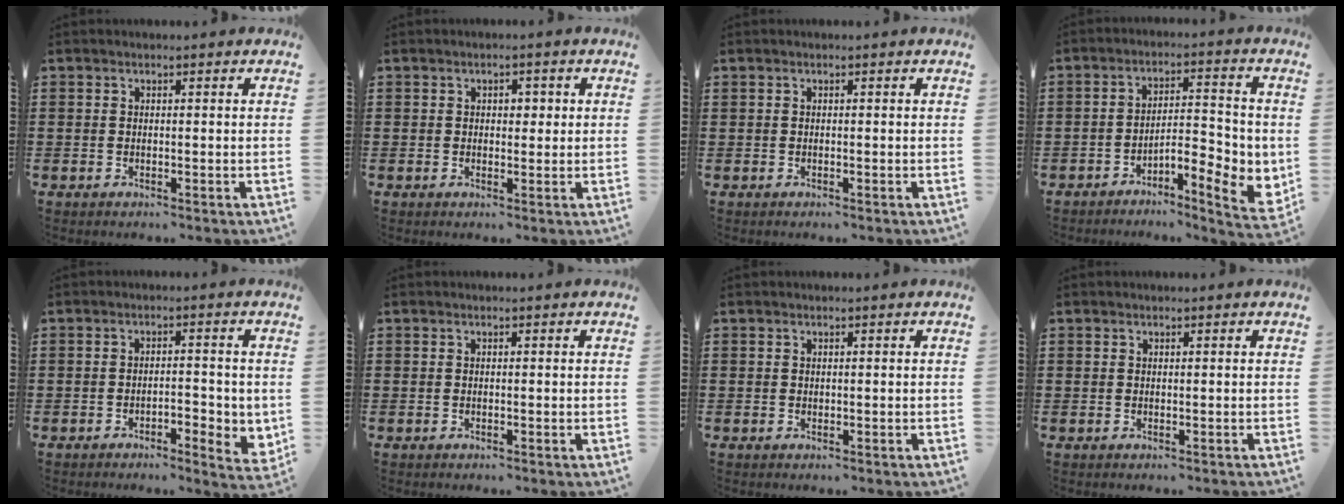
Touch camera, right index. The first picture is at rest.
{"total": 1.7, "force": [0.3, 1.1, 1.2], "torque": [-0.016, 0.005, 0.001]}
{"total": 0.0}
{"total": 6.0, "force": [-3.0, 1.9, 4.8], "torque": [-0.067, -0.011, -0.056]}
{"total": 3.8, "force": [-1.5, 1.3, 3.2], "torque": [-0.043, 0.000, -0.028]}
{"total": 0.0}
{"total": 0.0}
{"total": 0.0}